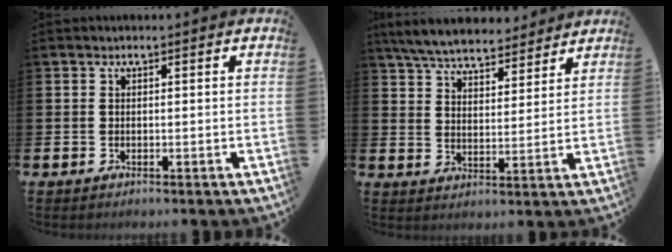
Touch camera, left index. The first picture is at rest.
{"total": 6.7, "force": [6.4, 1.4, 1.4], "torque": [-0.055, -0.031, 0.114]}